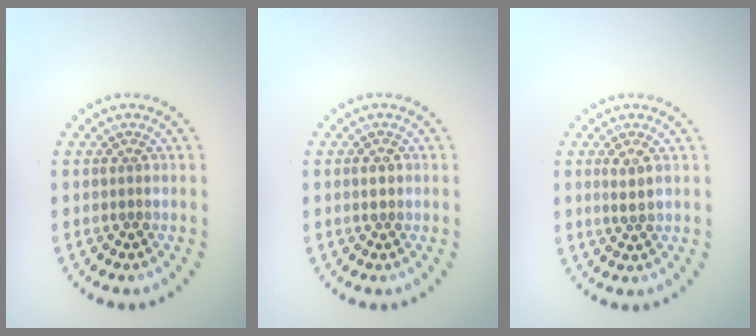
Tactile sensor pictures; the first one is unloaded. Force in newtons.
{"total": 1.1, "press": 1.1, "slide": 0.1}
{"total": 1.5, "press": 1.4, "slide": 0.7}